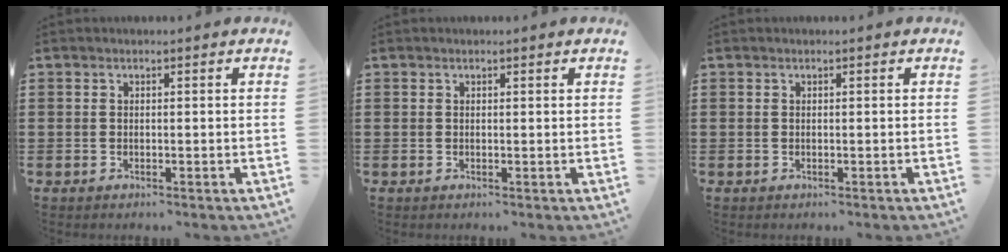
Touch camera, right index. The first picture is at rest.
{"total": 0.0}
{"total": 0.0}